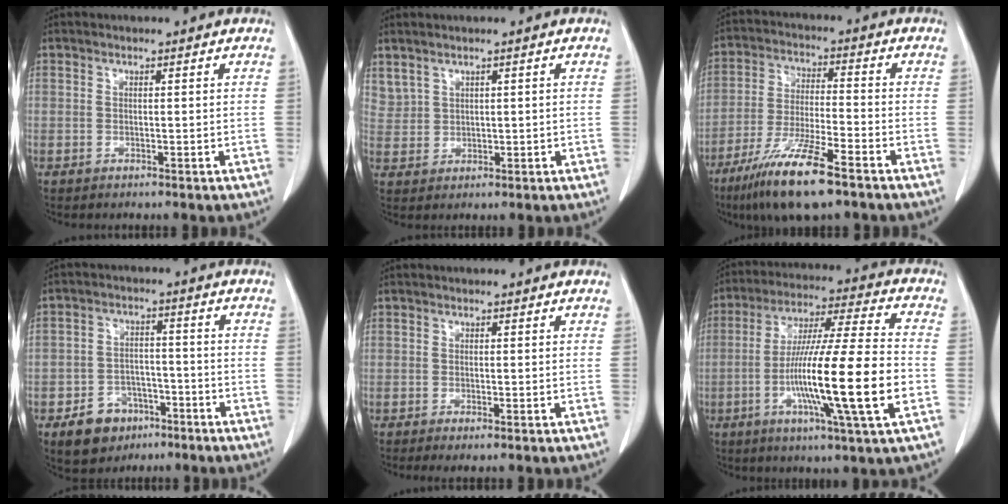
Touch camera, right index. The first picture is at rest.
{"total": 3.3, "force": [2.3, 2.1, 0.9], "torque": [-0.020, 0.009, 0.062]}
{"total": 12.7, "force": [-8.2, 1.3, 9.5], "torque": [-0.186, -0.030, -0.146]}
{"total": 7.6, "force": [-4.3, 5.7, 2.6], "torque": [-0.048, 0.014, -0.060]}
{"total": 1.5, "force": [-0.9, 0.2, 1.2], "torque": [-0.022, -0.004, -0.013]}
{"total": 19.0, "force": [-4.7, 0.0, 18.4], "torque": [-0.326, -0.012, -0.086]}